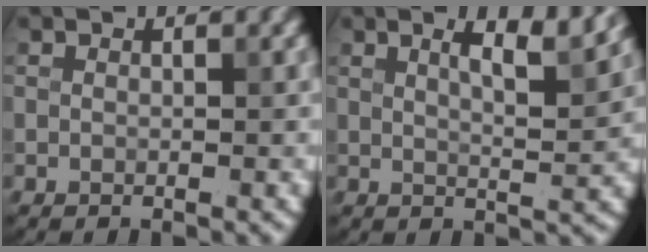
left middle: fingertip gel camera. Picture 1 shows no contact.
{"total": 4.8, "force": [2.5, 1.1, 3.9], "torque": [-0.051, 0.001, 0.036]}